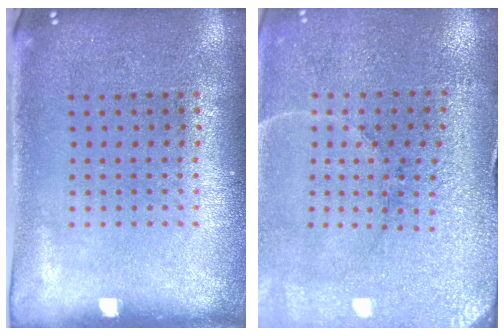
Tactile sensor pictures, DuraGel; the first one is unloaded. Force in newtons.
{"total": 3.2, "press": 3.2, "slide": 0.1}